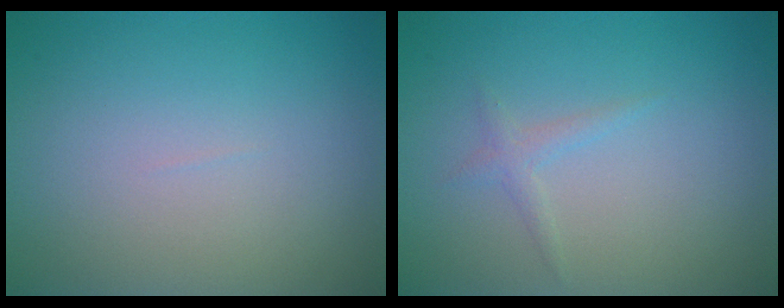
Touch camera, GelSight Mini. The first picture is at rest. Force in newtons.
{"total": 1.0, "press": 1.0, "slide": 0.1}